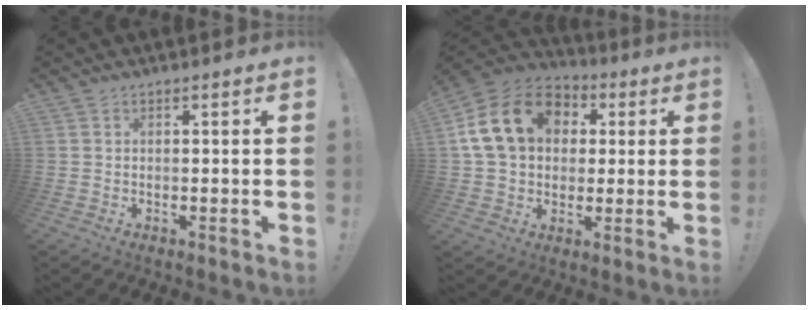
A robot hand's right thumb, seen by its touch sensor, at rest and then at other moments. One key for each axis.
{"total": 19.3, "fx": 5.1, "fy": 14.7, "fz": 11.4, "tx": -0.189, "ty": 0.000, "tz": 0.102}